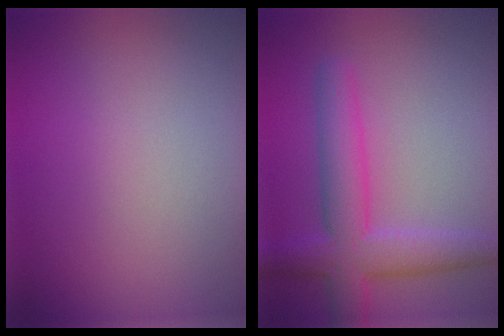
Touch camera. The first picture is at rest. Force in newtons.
{"total": 5.5, "press": 5.5, "slide": 0.3}